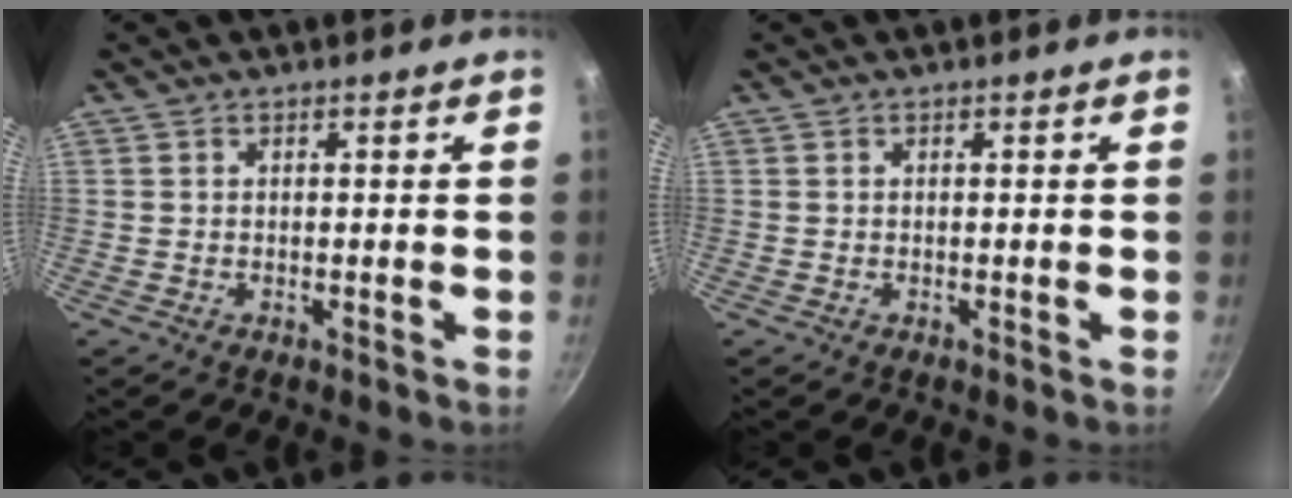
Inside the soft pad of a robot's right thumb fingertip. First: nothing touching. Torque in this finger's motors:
{"motor_torque": [-0.06, 0.06, -0.06, -0.02, 0.00]}